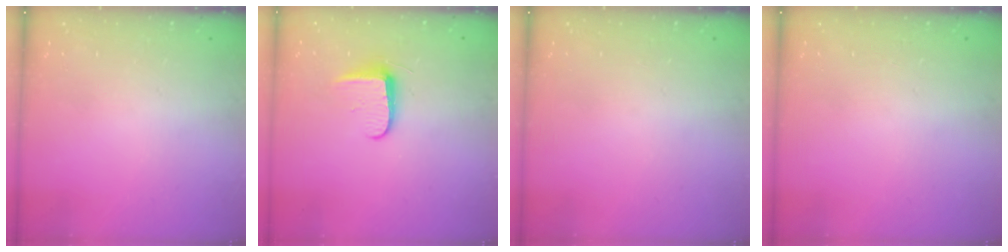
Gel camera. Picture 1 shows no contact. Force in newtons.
{"total": 7.1, "press": 7.0, "slide": 0.9}
{"total": 0.0}
{"total": 0.0}